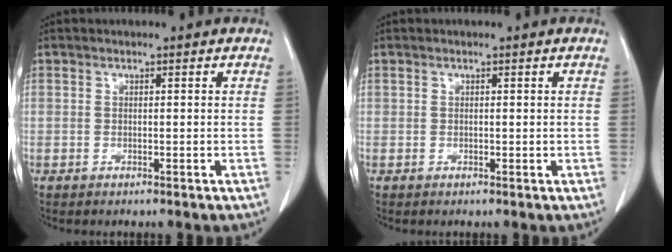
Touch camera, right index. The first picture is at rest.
{"total": 0.0}